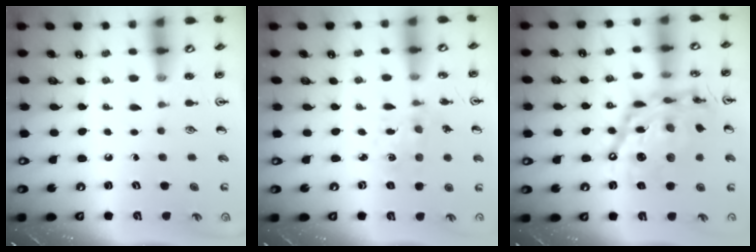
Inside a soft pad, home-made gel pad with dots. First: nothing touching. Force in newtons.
{"total": 1.4, "press": 1.4, "slide": 0.3}
{"total": 23.2, "press": 23.1, "slide": 2.0}